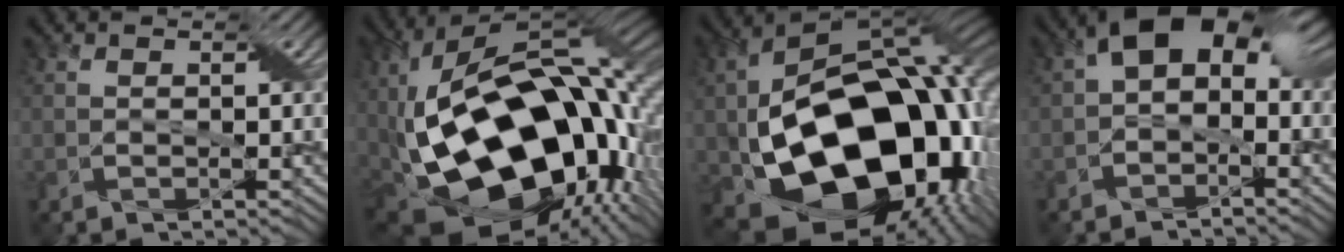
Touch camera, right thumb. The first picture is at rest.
{"total": 22.2, "force": [-0.9, 13.1, 17.9], "torque": [-0.394, -0.038, 0.007]}
{"total": 20.5, "force": [-3.6, 14.1, 14.5], "torque": [-0.283, -0.044, -0.031]}
{"total": 9.8, "force": [0.8, 6.5, 7.3], "torque": [-0.112, -0.004, 0.011]}